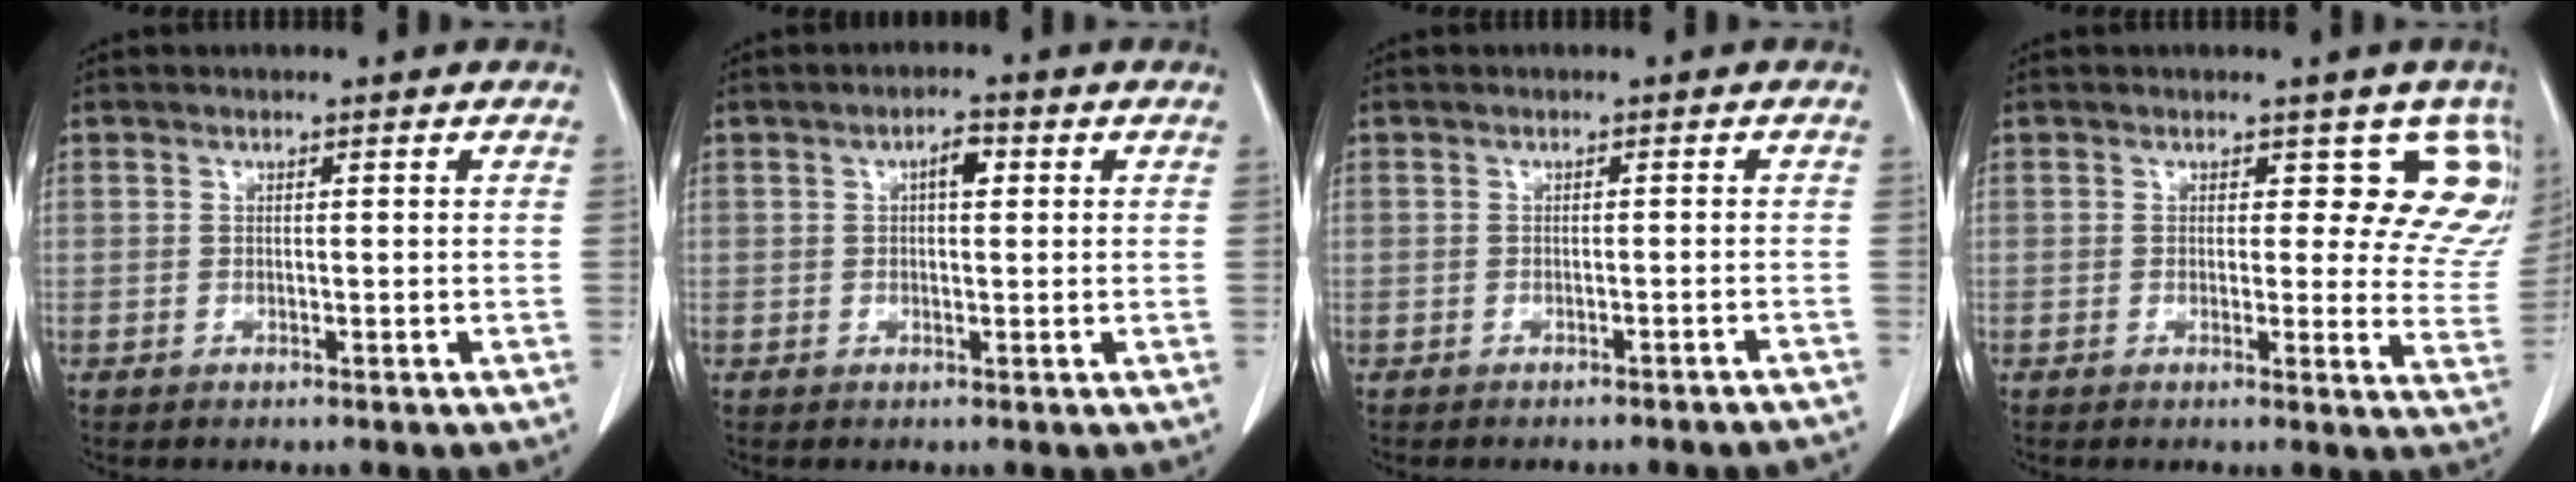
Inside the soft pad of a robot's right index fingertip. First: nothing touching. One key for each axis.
{"total": 2.6, "fx": 0.7, "fy": 1.0, "fz": 2.3, "tx": -0.037, "ty": 0.006, "tz": 0.010}
{"total": 5.5, "fx": -5.3, "fy": 0.4, "fz": 1.6, "tx": -0.016, "ty": -0.009, "tz": -0.054}
{"total": 8.4, "fx": 5.3, "fy": 4.6, "fz": 4.5, "tx": -0.016, "ty": -0.013, "tz": 0.032}